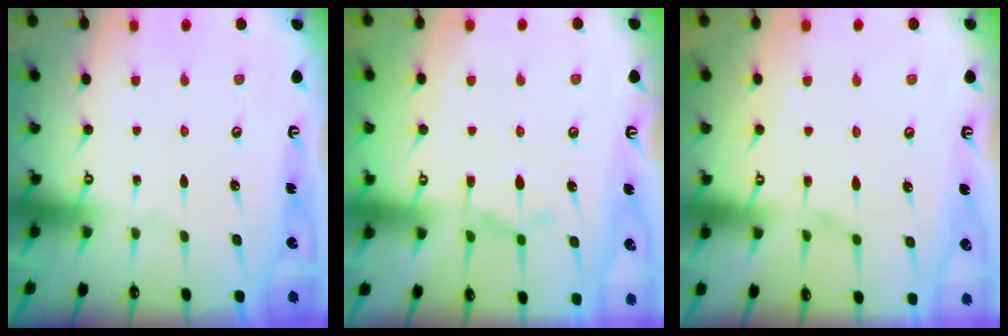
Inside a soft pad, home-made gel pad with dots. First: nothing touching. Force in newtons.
{"total": 3.2, "press": 2.8, "slide": 1.7}
{"total": 1.6, "press": 1.3, "slide": 1.0}